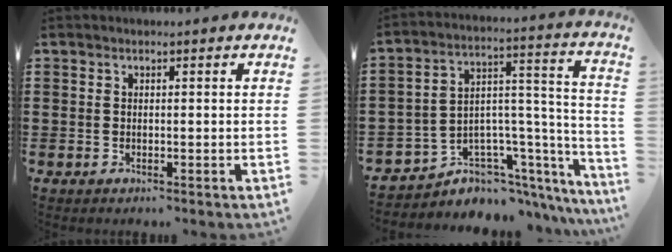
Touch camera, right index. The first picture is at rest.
{"total": 5.1, "force": [-3.2, 4.0, 0.5], "torque": [-0.025, -0.019, -0.056]}